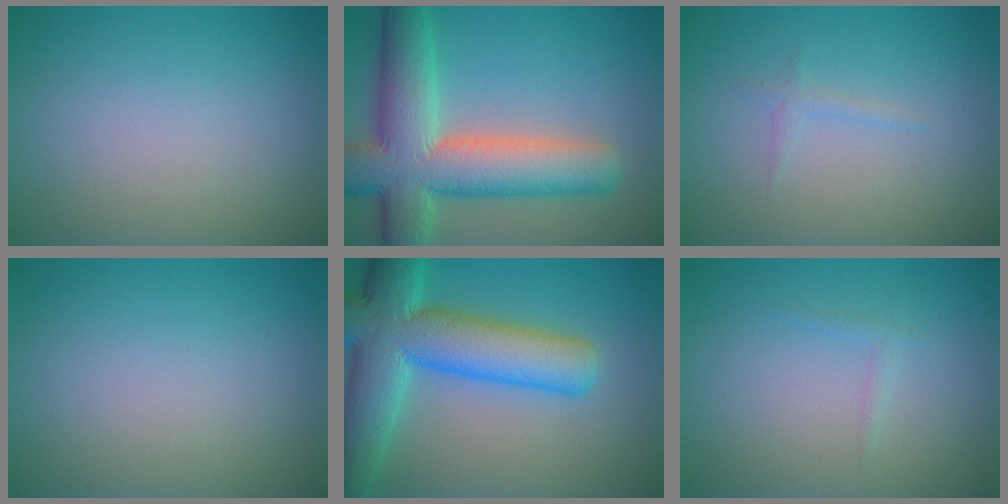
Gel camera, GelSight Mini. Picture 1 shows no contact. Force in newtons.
{"total": 11.3, "press": 11.3, "slide": 0.9}
{"total": 0.8, "press": 0.8, "slide": 0.1}
{"total": 0.0}
{"total": 11.3, "press": 11.2, "slide": 0.4}
{"total": 0.8, "press": 0.8, "slide": 0.1}